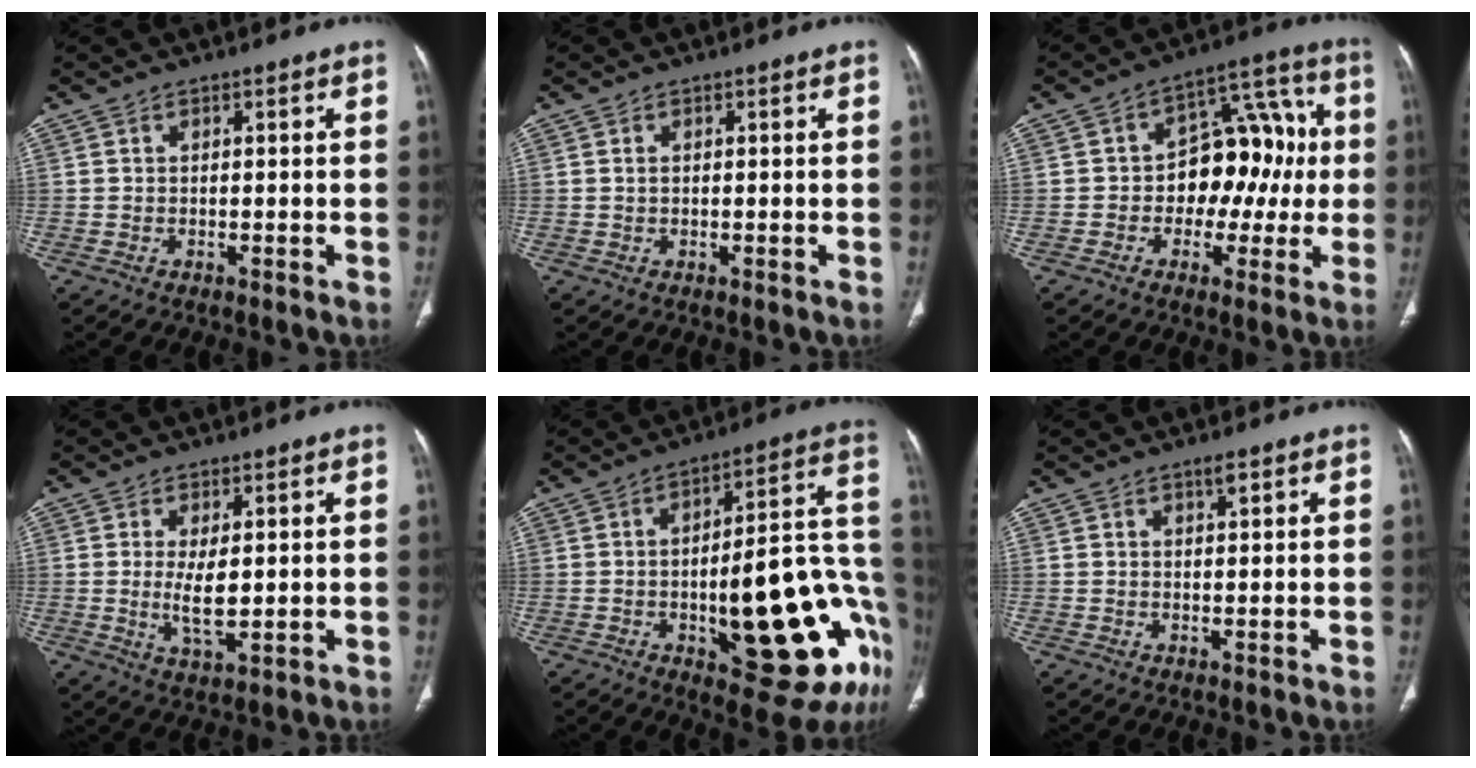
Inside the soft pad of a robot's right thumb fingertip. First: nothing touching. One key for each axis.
{"total": 0.6, "fx": 0.1, "fy": 0.4, "fz": 0.5, "tx": -0.012, "ty": 0.002, "tz": 0.004}
{"total": 14.1, "fx": -0.6, "fy": 9.6, "fz": 10.3, "tx": -0.088, "ty": 0.051, "tz": -0.012}
{"total": 6.0, "fx": 0.3, "fy": 2.5, "fz": 5.4, "tx": -0.097, "ty": -0.015, "tz": 0.010}
{"total": 27.3, "fx": -7.3, "fy": 9.3, "fz": 24.6, "tx": -0.263, "ty": 0.026, "tz": -0.084}
{"total": 1.6, "fx": 1.0, "fy": 0.3, "fz": 1.3, "tx": -0.018, "ty": -0.006, "tz": 0.015}